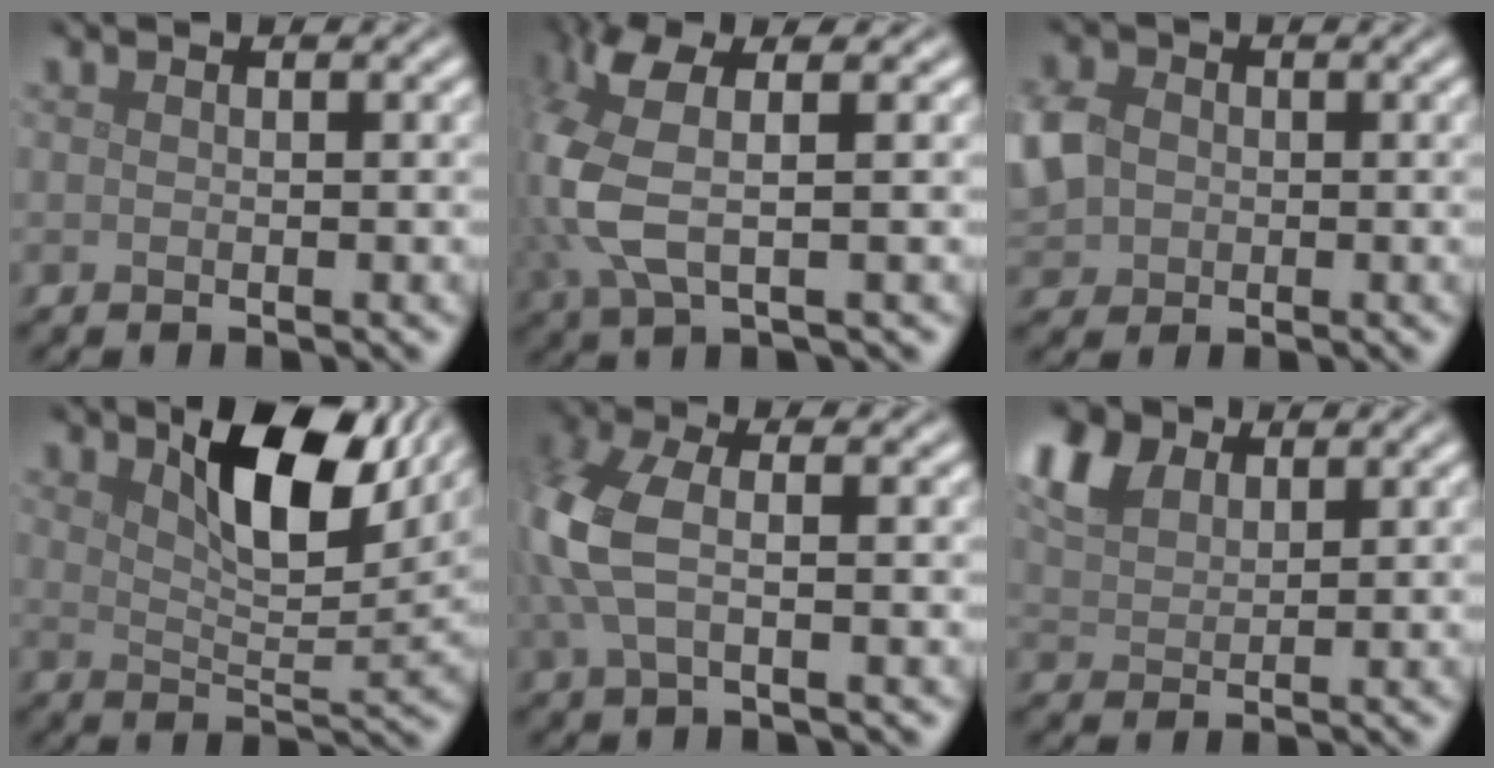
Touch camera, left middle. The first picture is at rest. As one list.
[{"total": 5.6, "force": [1.1, 2.0, 5.1], "torque": [-0.131, 0.004, 0.022]}, {"total": 5.6, "force": [-0.1, 4.8, 3.0], "torque": [-0.093, 0.004, -0.004]}, {"total": 8.7, "force": [4.3, 3.6, 6.6], "torque": [-0.104, 0.002, 0.071]}, {"total": 6.1, "force": [0.4, 3.0, 5.3], "torque": [-0.141, 0.005, 0.002]}, {"total": 6.2, "force": [4.0, 3.5, 3.3], "torque": [-0.098, 0.022, 0.070]}]